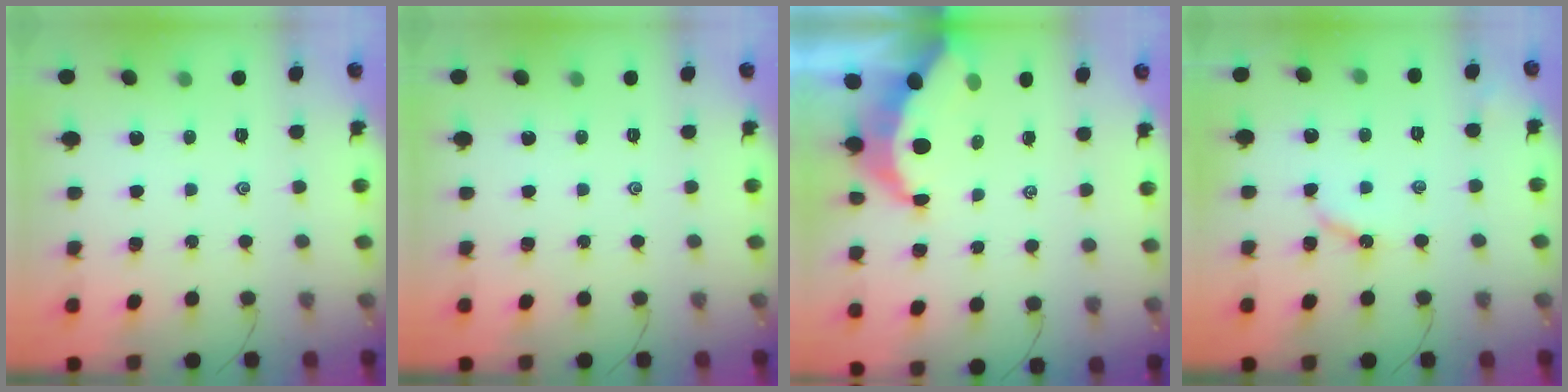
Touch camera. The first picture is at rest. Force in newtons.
{"total": 0.0}
{"total": 6.6, "press": 6.5, "slide": 0.9}
{"total": 5.1, "press": 5.1, "slide": 0.5}